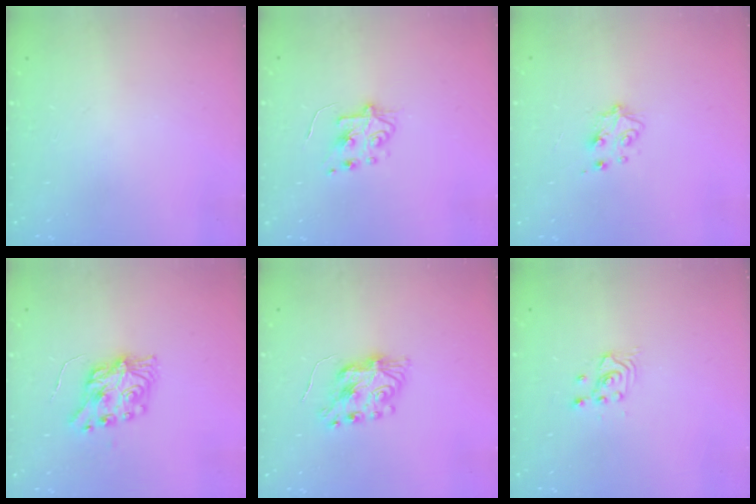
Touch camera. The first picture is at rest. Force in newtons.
{"total": 5.8, "press": 5.8, "slide": 0.6}
{"total": 4.8, "press": 4.8, "slide": 0.4}
{"total": 8.1, "press": 8.1, "slide": 0.2}
{"total": 8.7, "press": 8.6, "slide": 0.6}
{"total": 2.7, "press": 2.7, "slide": 0.3}